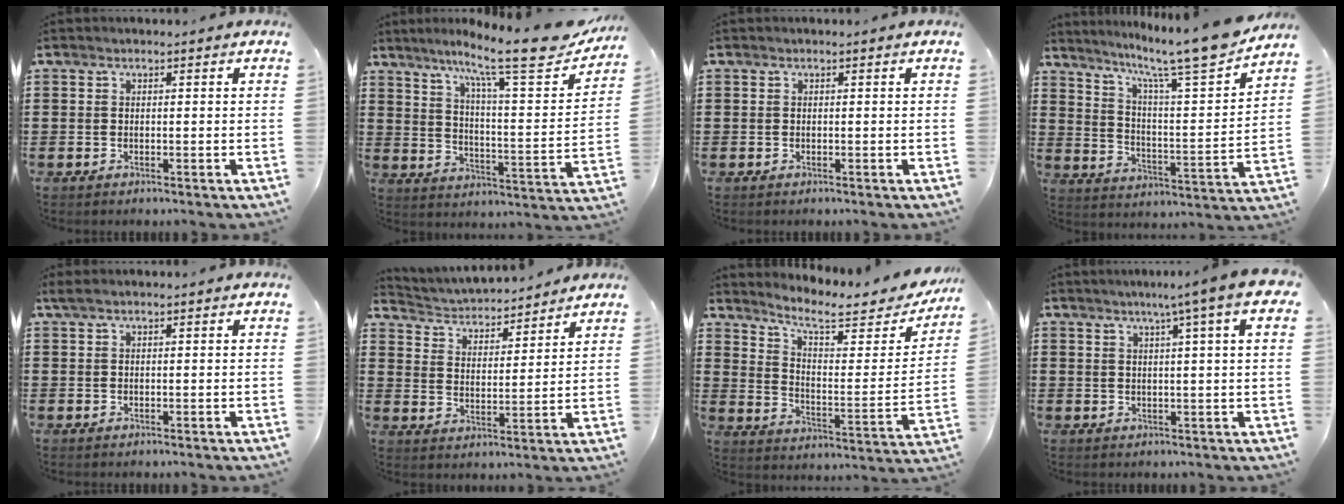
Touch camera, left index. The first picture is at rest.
{"total": 12.6, "force": [10.0, 0.6, 7.5], "torque": [-0.143, -0.072, 0.154]}
{"total": 0.0}
{"total": 10.1, "force": [8.9, -0.1, 4.9], "torque": [-0.106, -0.072, 0.136]}
{"total": 0.7, "force": [0.3, 0.1, 0.7], "torque": [-0.013, 0.000, 0.005]}
{"total": 3.4, "force": [3.4, 0.6, 0.1], "torque": [-0.025, -0.028, 0.052]}
{"total": 7.1, "force": [5.9, 1.4, 3.7], "torque": [-0.086, -0.044, 0.094]}
{"total": 6.1, "force": [3.2, -0.7, 5.1], "torque": [-0.096, -0.006, 0.048]}